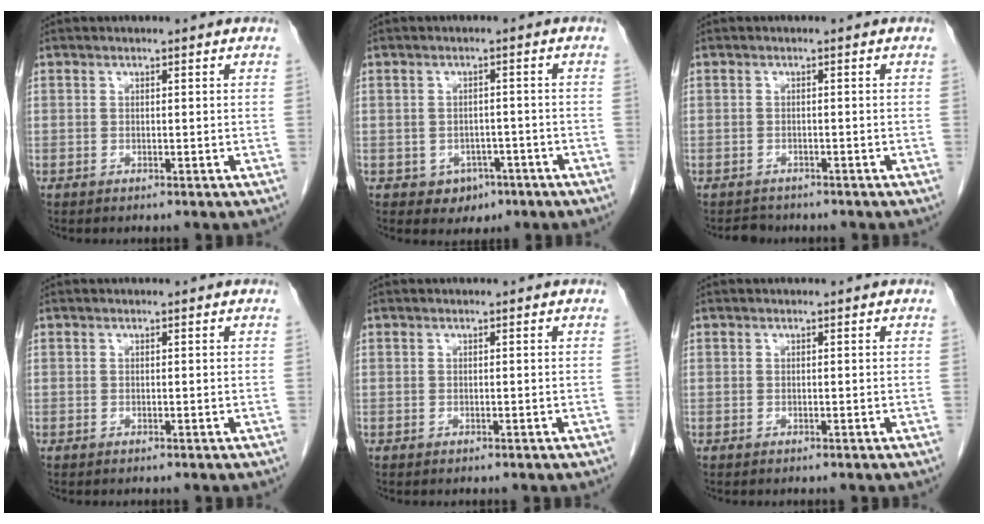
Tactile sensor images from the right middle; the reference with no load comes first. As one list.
[{"total": 3.7, "force": [-1.8, 3.0, 1.3], "torque": [-0.012, 0.007, -0.012]}, {"total": 1.8, "force": [-1.6, 0.8, -0.2], "torque": [-0.005, -0.003, -0.025]}, {"total": 0.0}, {"total": 0.0}, {"total": 0.0}]